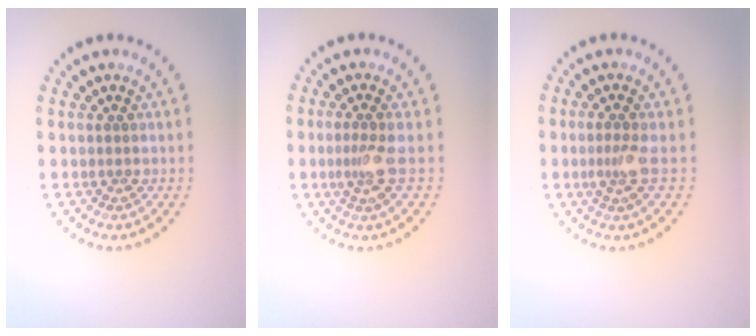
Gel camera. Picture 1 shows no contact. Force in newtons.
{"total": 2.1, "press": 1.5, "slide": 1.4}
{"total": 1.8, "press": 1.4, "slide": 1.1}